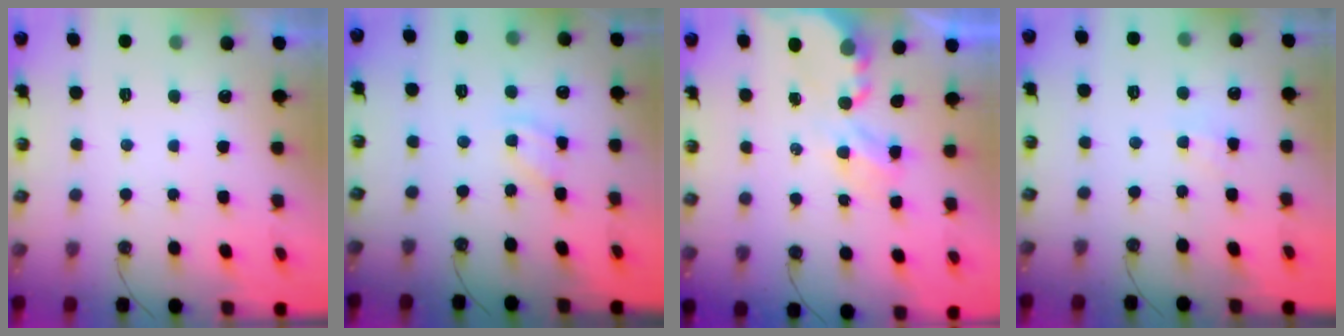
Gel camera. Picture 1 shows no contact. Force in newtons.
{"total": 4.0, "press": 4.0, "slide": 0.3}
{"total": 4.1, "press": 4.0, "slide": 0.3}
{"total": 2.1, "press": 2.1, "slide": 0.3}